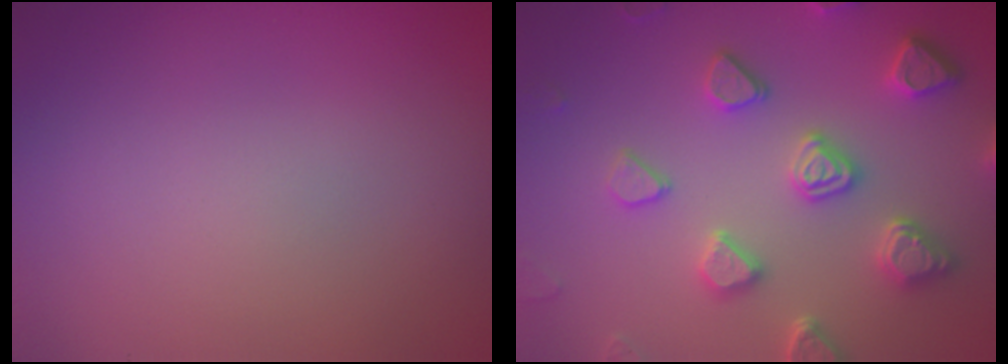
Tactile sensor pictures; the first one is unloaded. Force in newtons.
{"total": 5.3, "press": 4.8, "slide": 2.2}